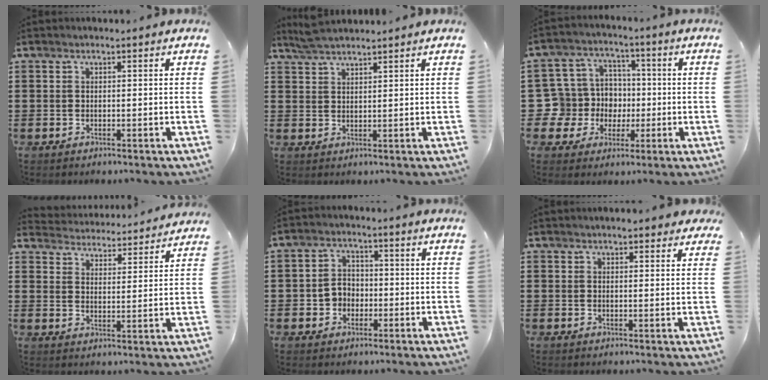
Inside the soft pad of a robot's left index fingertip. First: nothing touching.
{"total": 3.2, "force": [3.0, 0.3, 1.0], "torque": [-0.028, 0.000, 0.058]}
{"total": 9.4, "force": [-0.5, 9.3, 1.7], "torque": [-0.100, 0.000, -0.006]}
{"total": 4.4, "force": [4.4, -0.2, -0.5], "torque": [-0.016, -0.036, 0.072]}
{"total": 3.7, "force": [-1.3, 3.1, 1.4], "torque": [-0.036, 0.007, -0.028]}
{"total": 2.0, "force": [1.7, 0.6, 0.7], "torque": [-0.018, 0.007, 0.032]}